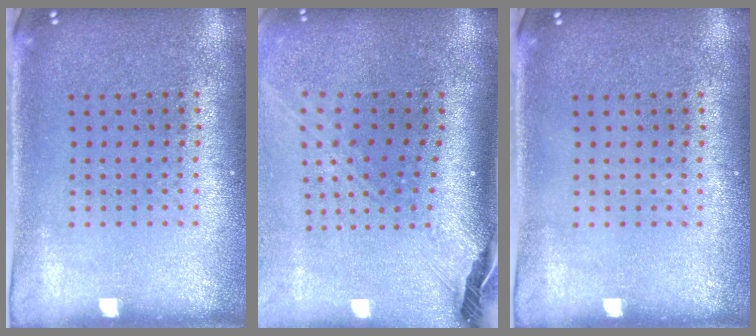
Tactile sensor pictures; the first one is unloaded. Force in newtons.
{"total": 2.8, "press": 2.1, "slide": 1.9}
{"total": 0.0}